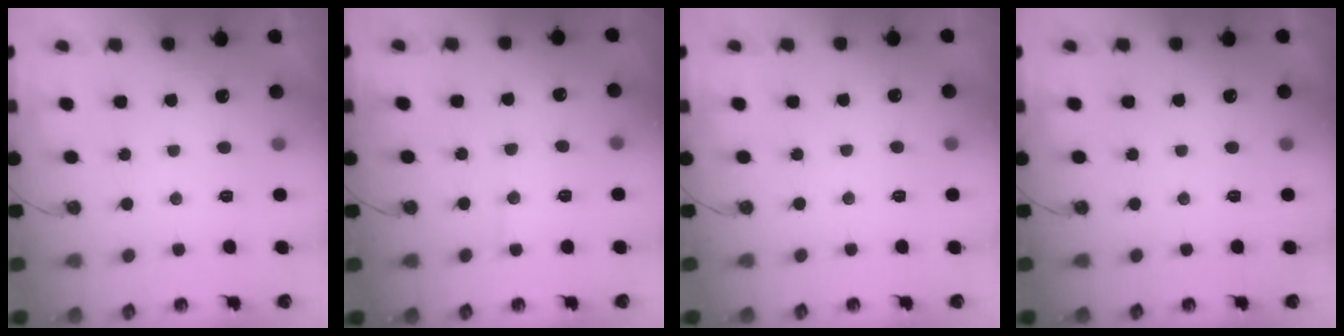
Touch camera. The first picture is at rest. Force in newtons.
{"total": 7.4, "press": 7.4, "slide": 0.6}
{"total": 1.9, "press": 1.9, "slide": 0.3}
{"total": 0.0}